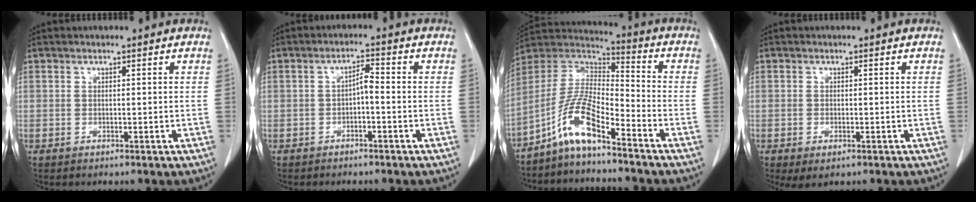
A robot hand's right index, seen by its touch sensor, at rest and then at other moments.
{"total": 2.5, "force": [-0.7, 0.7, 2.3], "torque": [-0.039, 0.009, -0.012]}
{"total": 10.2, "force": [-6.8, 1.7, 7.5], "torque": [-0.165, 0.016, -0.133]}
{"total": 2.5, "force": [-1.2, 1.1, 1.9], "torque": [-0.032, -0.005, -0.011]}